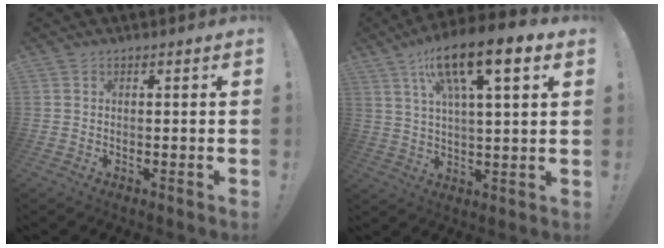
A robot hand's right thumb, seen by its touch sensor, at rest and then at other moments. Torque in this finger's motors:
{"motor_torque": [0.27, 0.89, 1.86, 0.80, 0.23]}